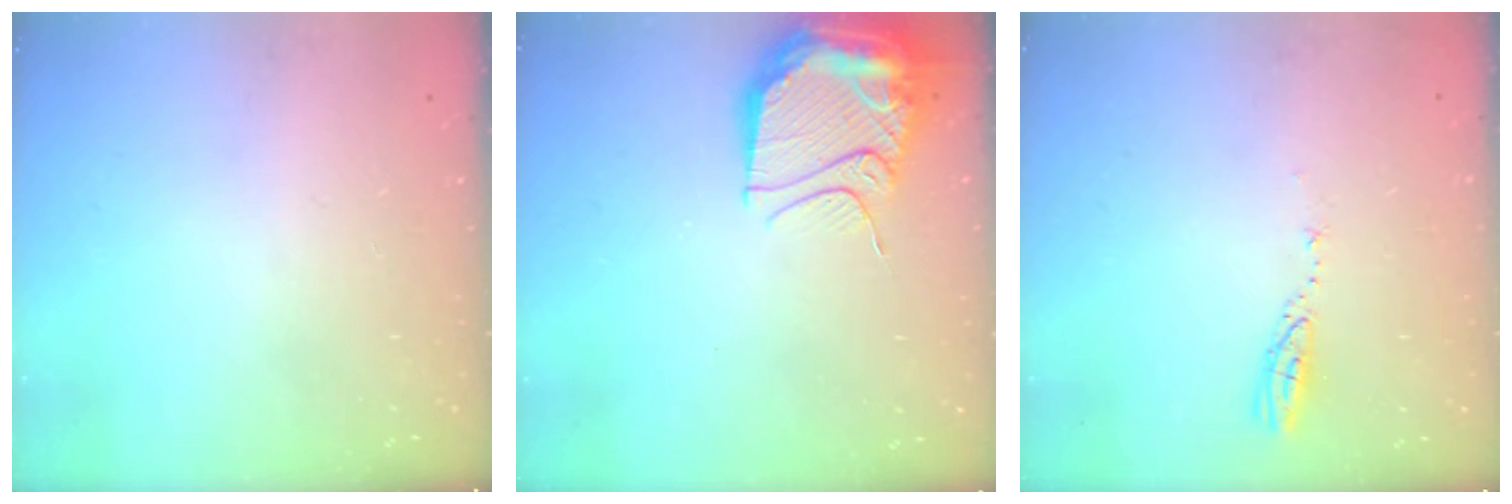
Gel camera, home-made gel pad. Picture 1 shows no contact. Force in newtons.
{"total": 15.8, "press": 15.6, "slide": 2.5}
{"total": 3.7, "press": 3.7, "slide": 0.2}